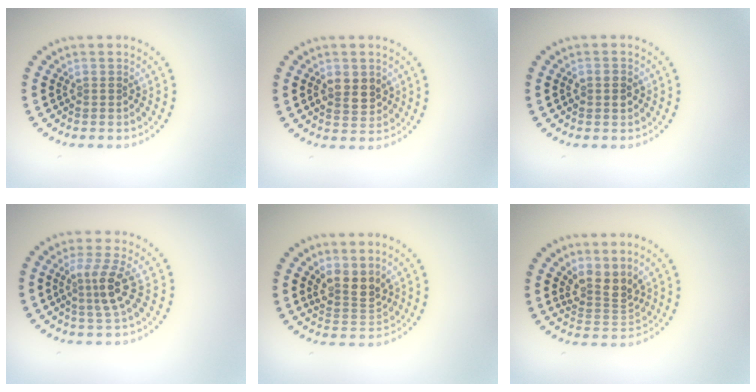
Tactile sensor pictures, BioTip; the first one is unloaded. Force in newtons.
{"total": 2.7, "press": 2.7, "slide": 0.4}
{"total": 1.4, "press": 1.4, "slide": 0.1}
{"total": 3.2, "press": 2.7, "slide": 1.7}
{"total": 2.7, "press": 2.3, "slide": 1.5}
{"total": 3.0, "press": 2.2, "slide": 2.1}